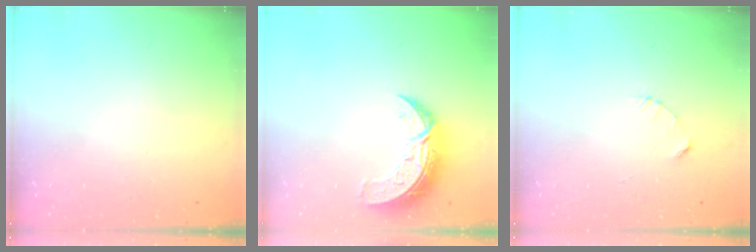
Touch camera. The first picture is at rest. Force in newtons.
{"total": 9.7, "press": 9.7, "slide": 0.8}
{"total": 2.3, "press": 2.3, "slide": 0.3}